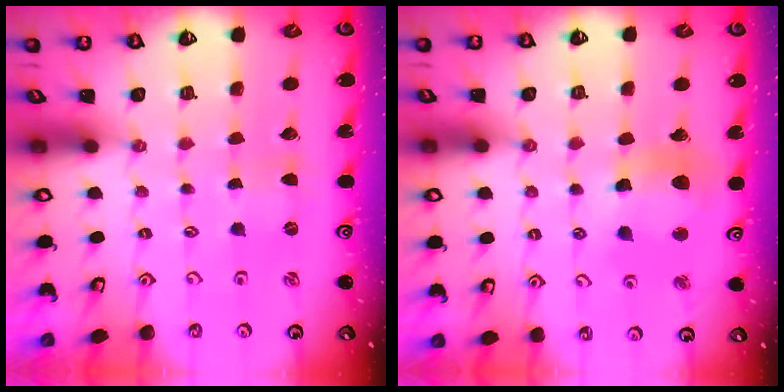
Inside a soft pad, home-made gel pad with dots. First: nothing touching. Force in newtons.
{"total": 10.3, "press": 10.2, "slide": 1.4}